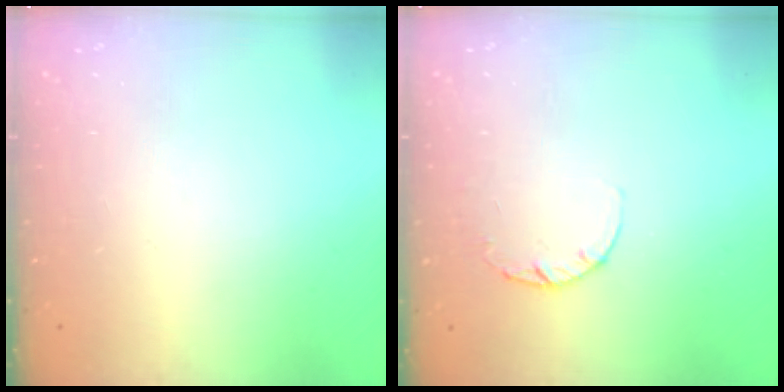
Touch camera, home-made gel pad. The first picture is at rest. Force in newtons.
{"total": 2.6, "press": 2.5, "slide": 0.4}